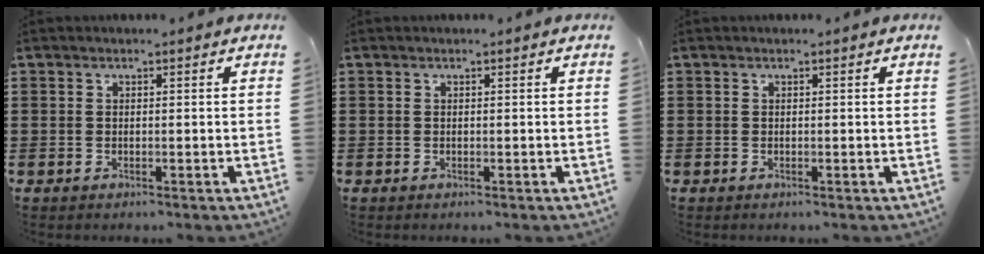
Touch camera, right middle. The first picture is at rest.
{"total": 0.0}
{"total": 0.0}